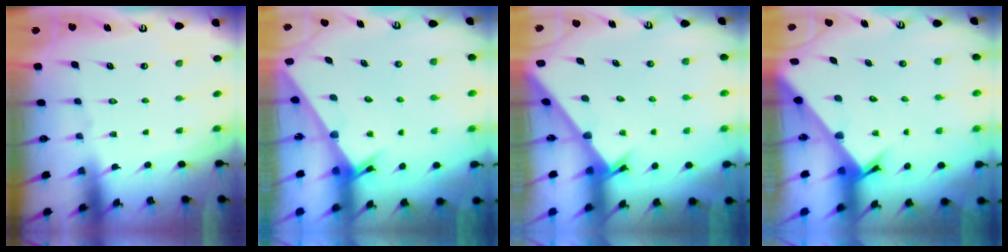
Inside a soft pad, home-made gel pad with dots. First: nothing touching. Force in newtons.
{"total": 2.5, "press": 2.5, "slide": 0.1}
{"total": 2.6, "press": 2.6, "slide": 0.3}
{"total": 2.8, "press": 2.8, "slide": 0.2}